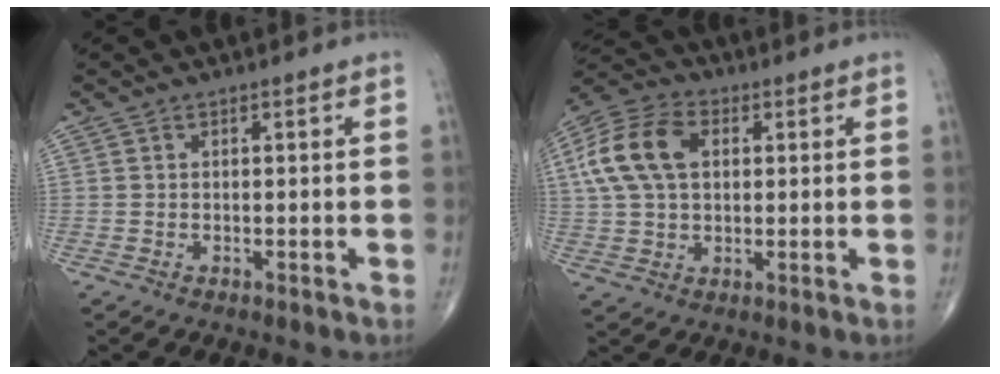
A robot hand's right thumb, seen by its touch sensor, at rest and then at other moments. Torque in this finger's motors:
{"motor_torque": [-0.12, 0.50, 0.32, -0.29, 0.12]}